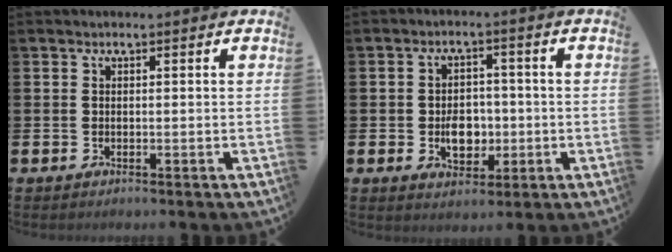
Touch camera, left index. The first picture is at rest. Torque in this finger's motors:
{"motor_torque": [1.08, 0.20, 0.31, 0.14]}